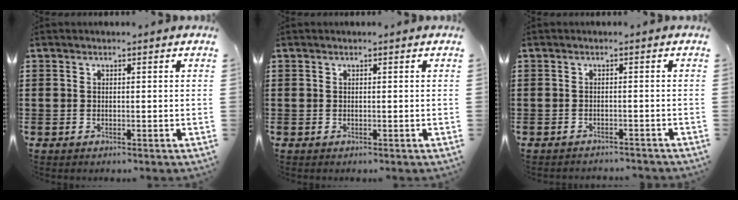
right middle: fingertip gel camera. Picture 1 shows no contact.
{"total": 0.0}
{"total": 1.2, "force": [-1.2, 0.0, 0.1], "torque": [-0.006, 0.000, -0.024]}